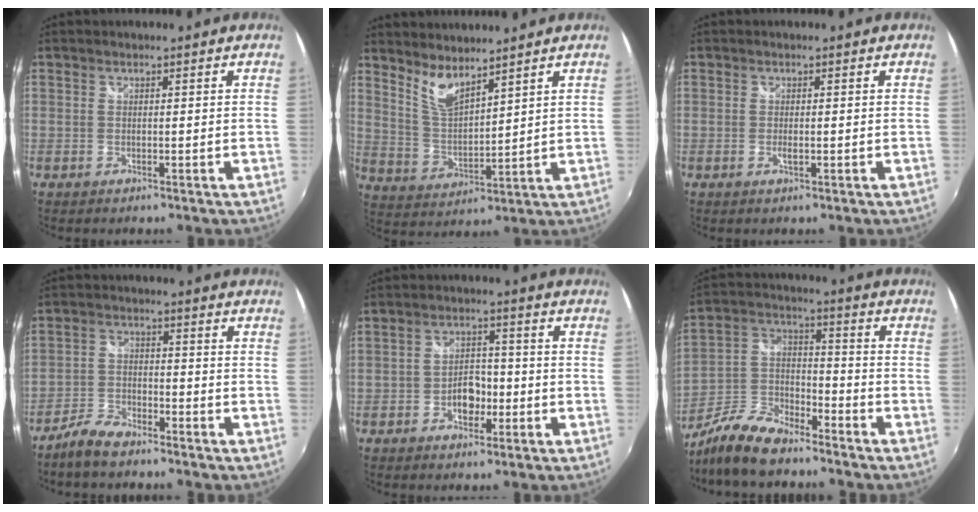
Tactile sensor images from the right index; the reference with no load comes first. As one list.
[{"total": 6.8, "force": [5.5, 1.7, 3.7], "torque": [-0.072, -0.008, 0.114]}, {"total": 1.1, "force": [-0.3, 0.3, 1.0], "torque": [-0.019, -0.002, -0.006]}, {"total": 6.2, "force": [-5.2, 1.9, 2.7], "torque": [-0.069, 0.003, -0.104]}, {"total": 4.9, "force": [-2.1, 3.2, 3.0], "torque": [-0.055, 0.009, -0.030]}, {"total": 13.5, "force": [-9.9, 5.1, 7.6], "torque": [-0.174, -0.007, -0.190]}]